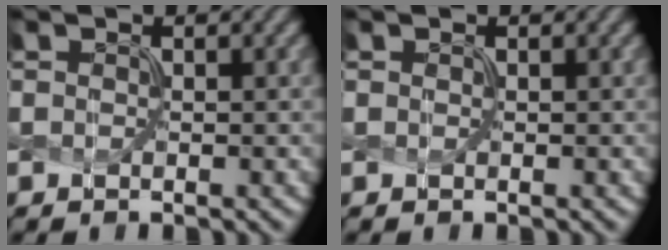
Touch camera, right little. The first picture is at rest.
{"total": 0.9, "force": [-0.4, -0.2, -0.8], "torque": [0.011, 0.004, 0.002]}